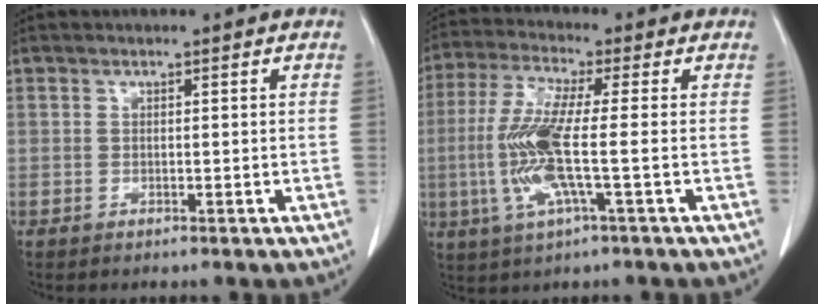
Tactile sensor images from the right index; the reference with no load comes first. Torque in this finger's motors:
{"motor_torque": [1.66, -0.34, 0.56, 0.21]}